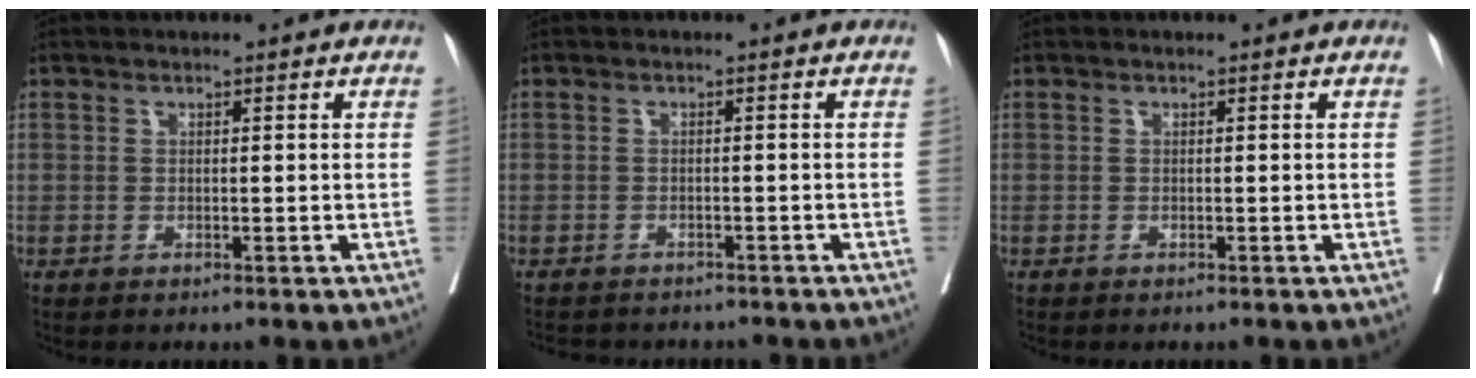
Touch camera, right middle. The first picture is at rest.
{"total": 8.3, "force": [-7.4, 2.9, 2.5], "torque": [-0.041, 0.001, -0.090]}
{"total": 0.0}